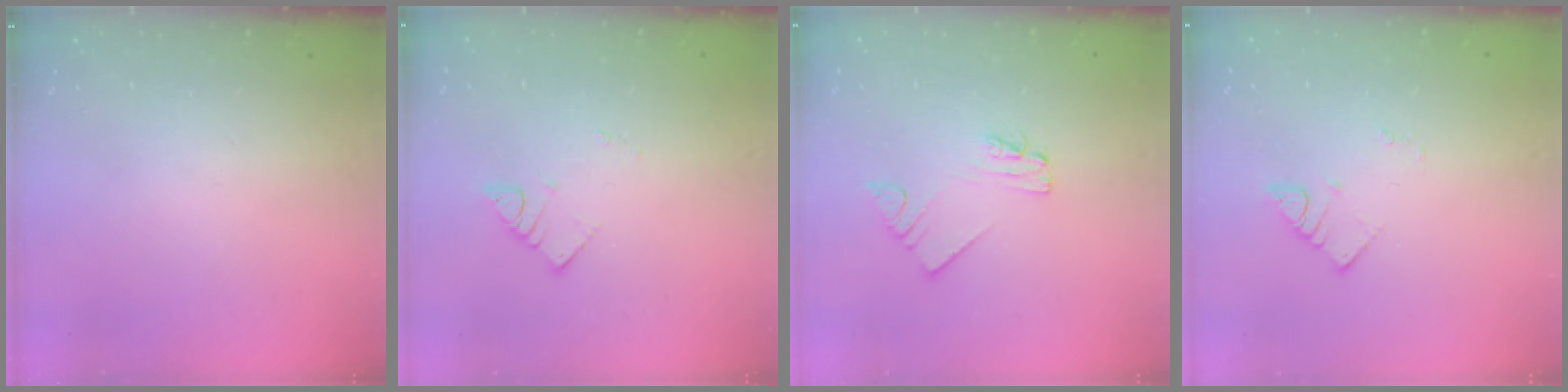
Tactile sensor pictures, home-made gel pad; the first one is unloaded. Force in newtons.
{"total": 2.7, "press": 2.7, "slide": 0.1}
{"total": 2.0, "press": 2.0, "slide": 0.1}
{"total": 2.7, "press": 2.7, "slide": 0.4}